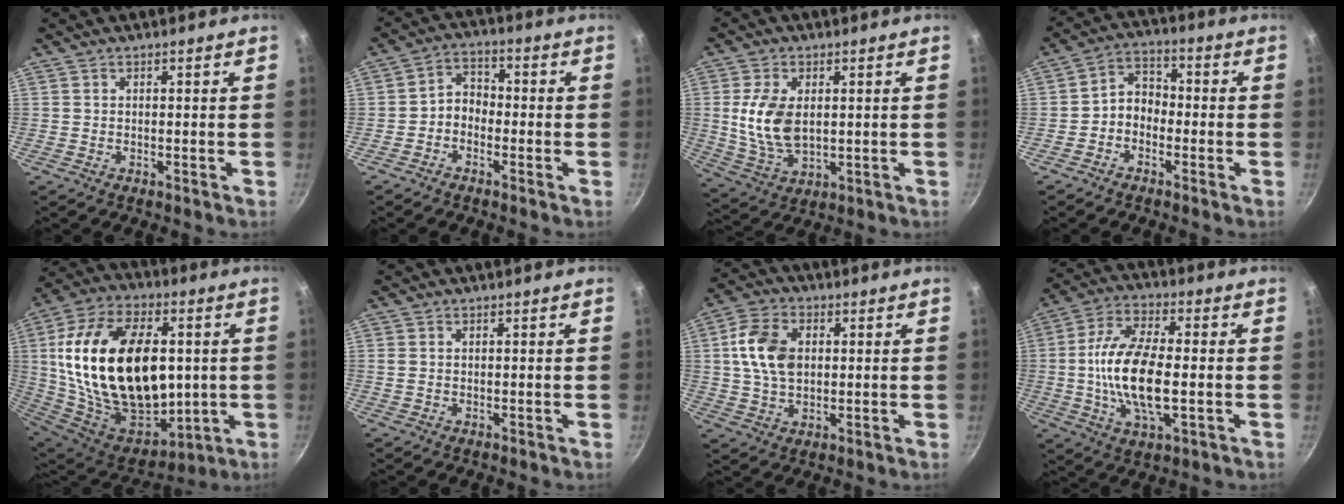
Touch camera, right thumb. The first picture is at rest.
{"total": 4.5, "force": [-1.8, 3.3, 2.3], "torque": [-0.021, 0.031, -0.042]}
{"total": 10.6, "force": [1.2, 6.5, 8.3], "torque": [-0.158, -0.016, 0.031]}
{"total": 5.3, "force": [-2.0, 4.0, 2.8], "torque": [-0.027, 0.035, -0.048]}
{"total": 33.4, "force": [3.0, 20.4, 26.2], "torque": [-0.458, -0.005, 0.066]}
{"total": 0.7, "force": [0.2, 0.6, 0.4], "torque": [-0.009, 0.001, 0.003]}
{"total": 10.7, "force": [1.5, 7.3, 7.7], "torque": [-0.131, 0.010, 0.022]}
{"total": 15.8, "force": [-1.4, 6.8, 14.2], "torque": [-0.271, 0.014, -0.035]}